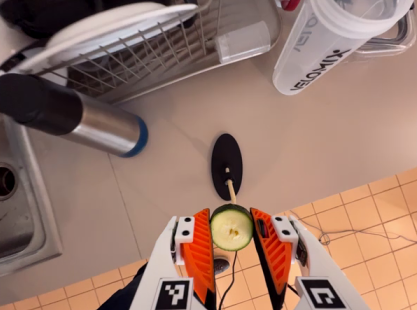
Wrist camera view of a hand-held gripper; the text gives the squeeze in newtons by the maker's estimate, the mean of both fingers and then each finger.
{"total": 7.6, "left": 7.5, "right": 7.7}